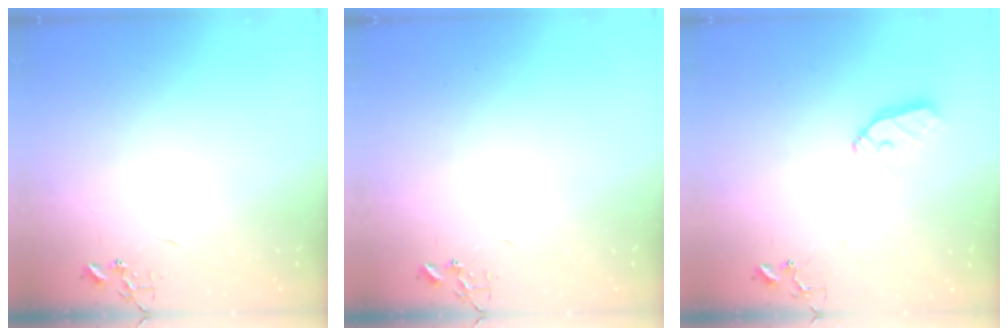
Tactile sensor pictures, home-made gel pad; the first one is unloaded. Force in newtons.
{"total": 0.0}
{"total": 9.7, "press": 9.7, "slide": 0.9}